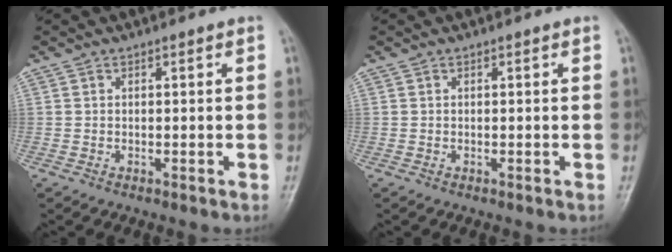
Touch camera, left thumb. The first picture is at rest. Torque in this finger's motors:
{"motor_torque": [0.00, 0.00, -0.03, -0.03, 0.00]}